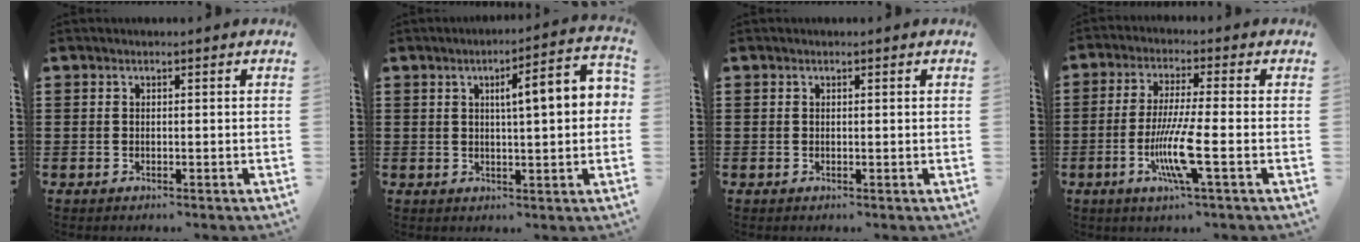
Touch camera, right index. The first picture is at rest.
{"total": 7.4, "force": [1.4, 1.2, 7.2], "torque": [-0.113, -0.008, 0.012]}
{"total": 0.0}
{"total": 8.7, "force": [-2.8, 0.4, 8.3], "torque": [-0.172, -0.021, -0.056]}